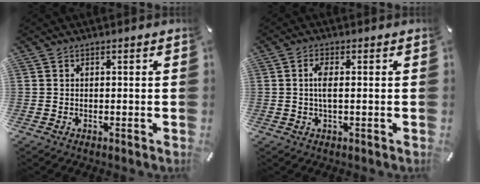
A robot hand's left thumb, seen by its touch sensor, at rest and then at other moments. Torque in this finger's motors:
{"motor_torque": [-0.16, 0.12, -0.02, 0.05, 0.07]}